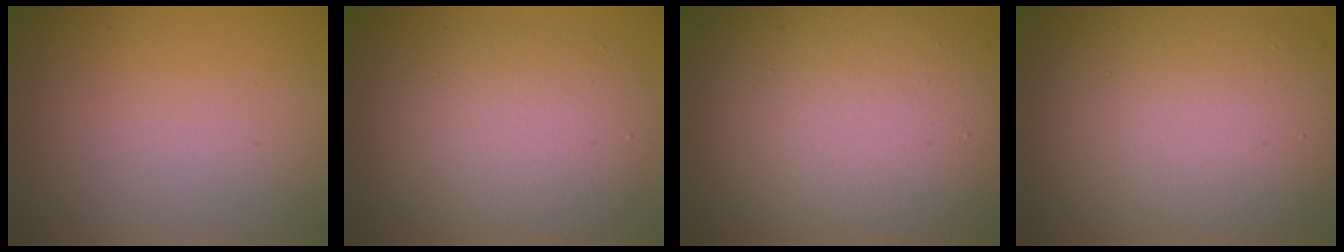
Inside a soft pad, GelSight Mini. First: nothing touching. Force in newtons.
{"total": 6.3, "press": 6.3, "slide": 0.5}
{"total": 16.4, "press": 16.3, "slide": 1.4}
{"total": 12.9, "press": 12.9, "slide": 0.6}